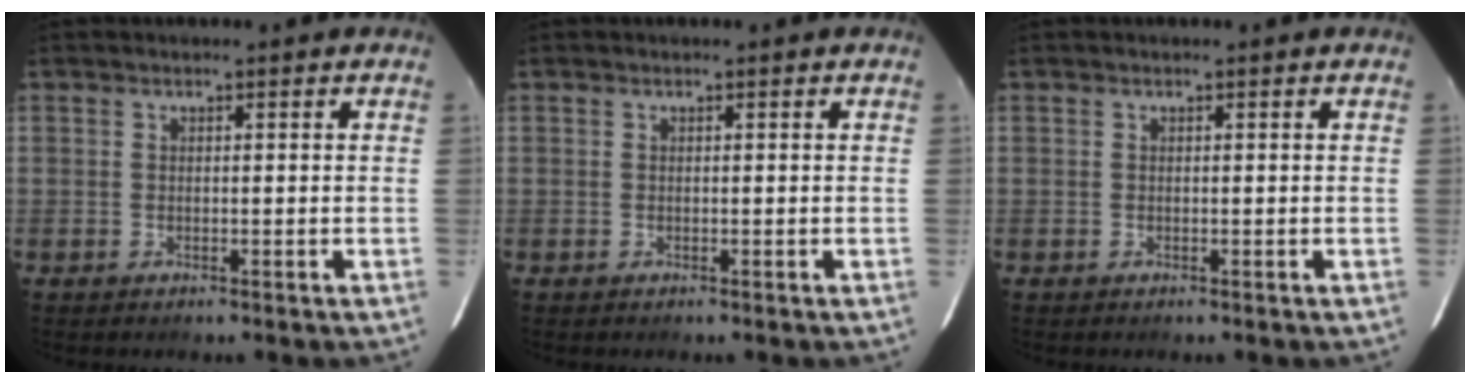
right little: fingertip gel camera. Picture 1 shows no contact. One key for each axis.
{"total": 0.0}
{"total": 0.0}